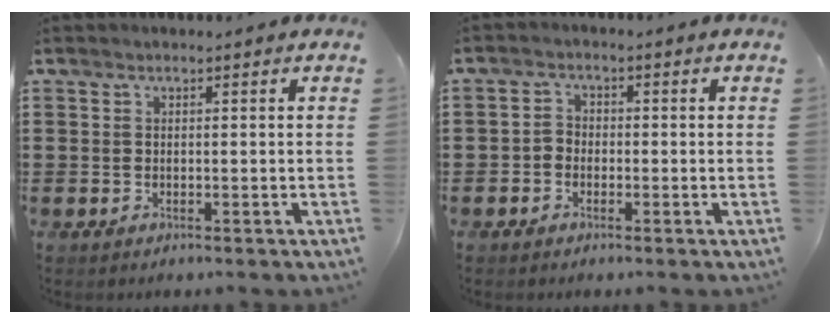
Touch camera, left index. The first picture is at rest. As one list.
[{"total": 1.9, "force": [-1.2, 1.3, 0.5], "torque": [-0.014, 0.006, -0.027]}]